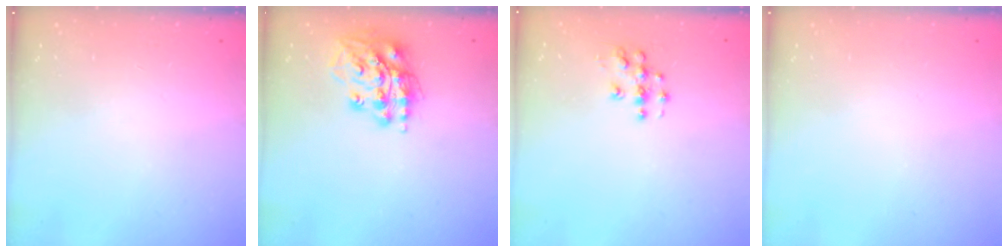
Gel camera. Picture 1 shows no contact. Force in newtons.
{"total": 15.4, "press": 15.3, "slide": 1.9}
{"total": 6.1, "press": 6.1, "slide": 0.3}
{"total": 0.0}